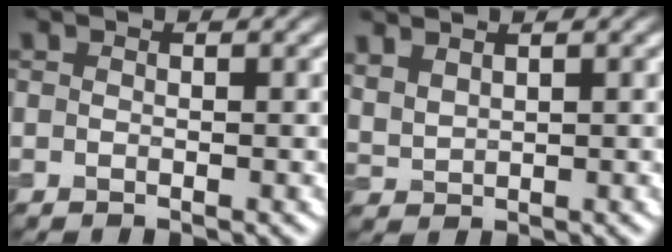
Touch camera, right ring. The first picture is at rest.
{"total": 2.5, "force": [2.0, 0.9, 1.2], "torque": [-0.028, 0.012, 0.039]}